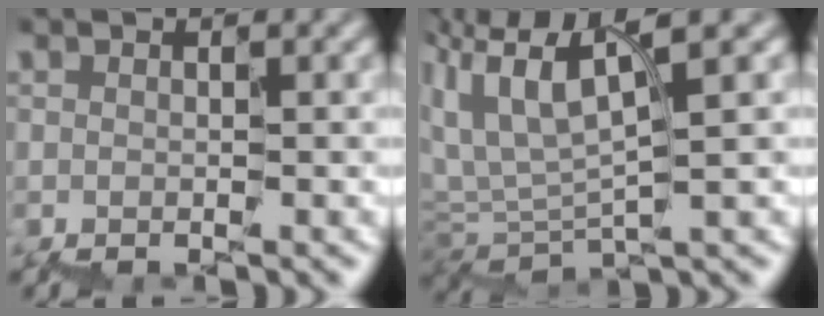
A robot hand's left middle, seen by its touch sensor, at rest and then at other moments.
{"total": 5.2, "force": [3.3, 1.5, 3.7], "torque": [-0.097, 0.015, 0.064]}